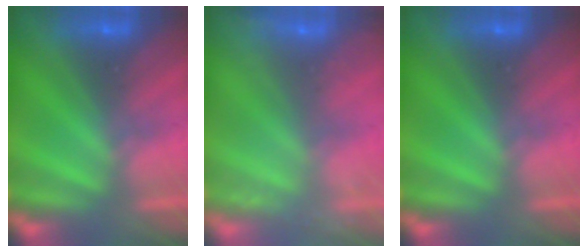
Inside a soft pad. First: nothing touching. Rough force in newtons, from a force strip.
{"total": 11.8}
{"total": 0.0}